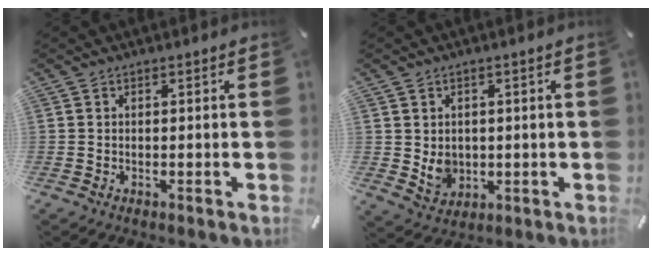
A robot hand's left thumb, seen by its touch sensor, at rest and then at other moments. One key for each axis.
{"total": 5.2, "fx": 0.6, "fy": 4.9, "fz": 1.8, "tx": -0.021, "ty": -0.002, "tz": 0.012}